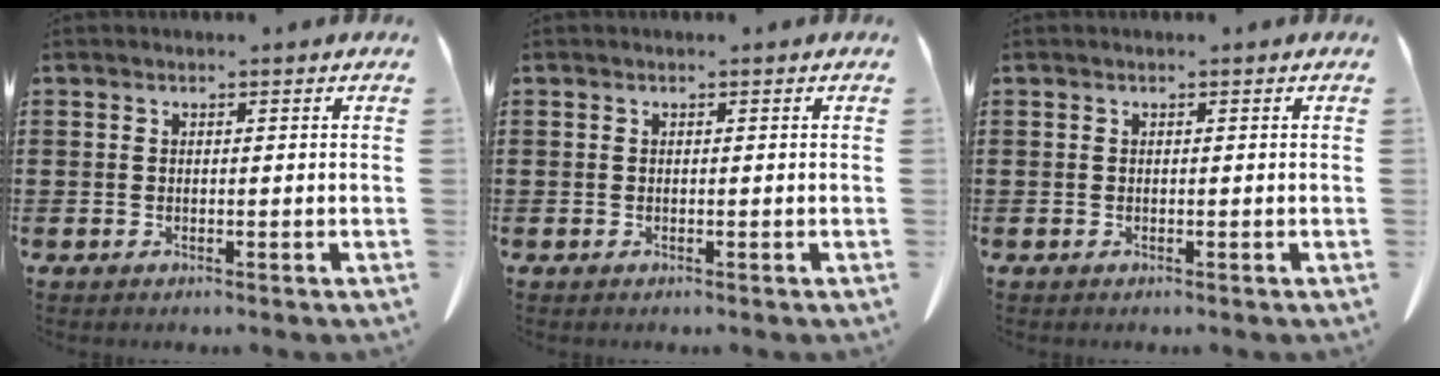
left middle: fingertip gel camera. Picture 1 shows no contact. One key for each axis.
{"total": 0.0}
{"total": 0.0}